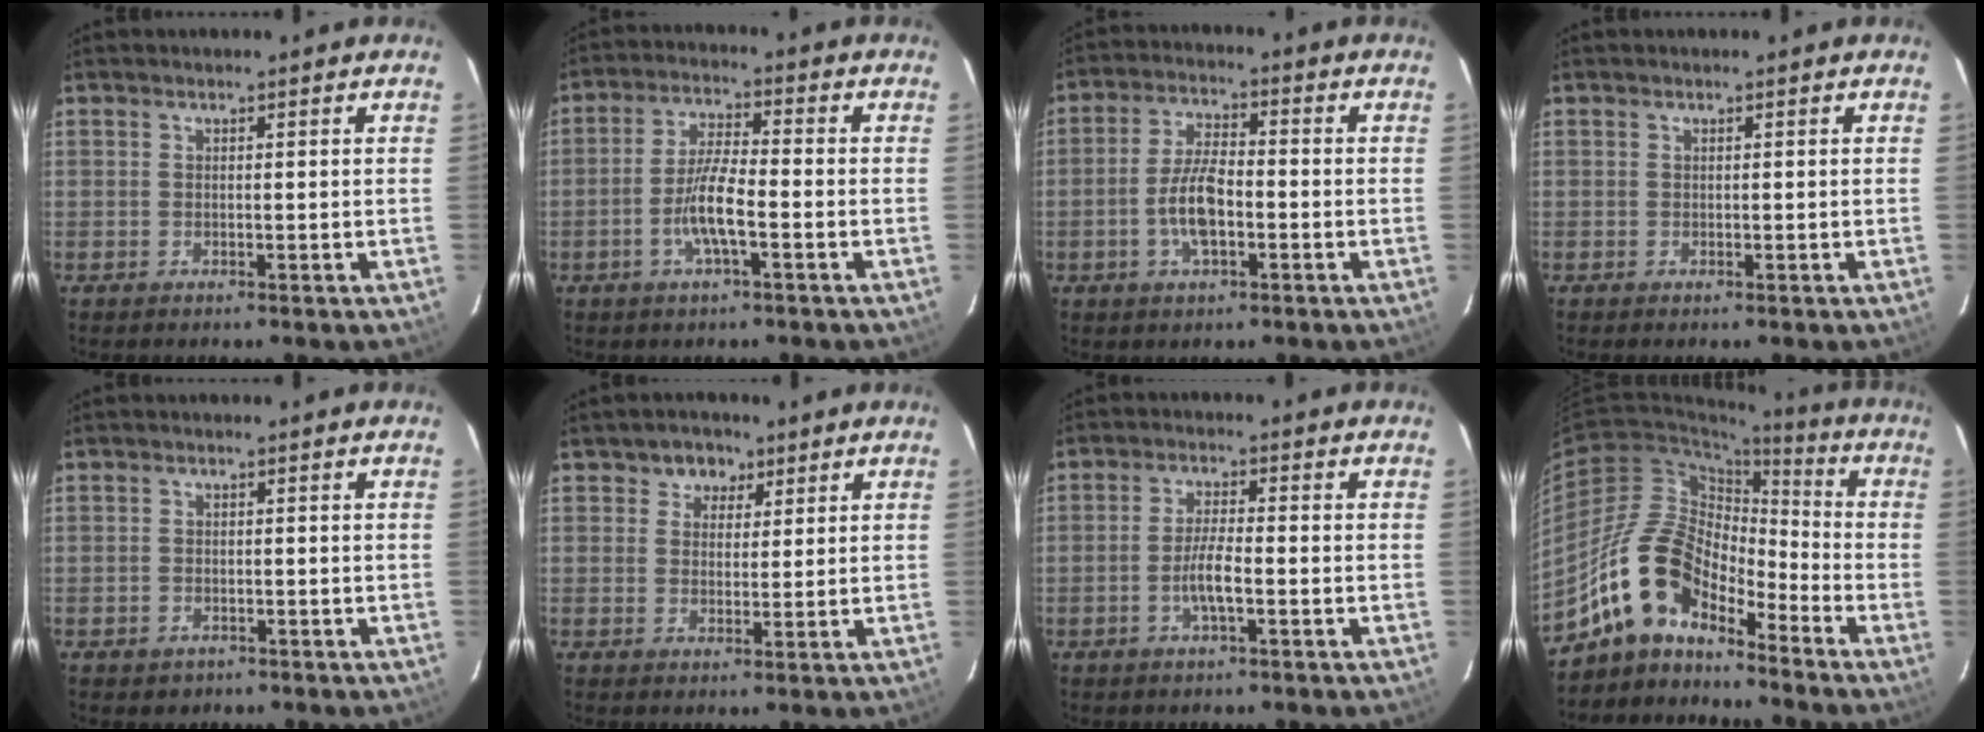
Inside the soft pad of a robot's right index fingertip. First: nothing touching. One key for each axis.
{"total": 7.0, "fx": -2.7, "fy": 1.2, "fz": 6.4, "tx": -0.130, "ty": 0.000, "tz": -0.052}
{"total": 7.7, "fx": -2.3, "fy": 3.0, "fz": 6.7, "tx": -0.137, "ty": 0.006, "tz": -0.043}
{"total": 0.0}
{"total": 2.3, "fx": -1.2, "fy": 1.9, "fz": 0.5, "tx": -0.016, "ty": 0.001, "tz": -0.012}
{"total": 4.7, "fx": 2.5, "fy": 3.9, "fz": 0.9, "tx": -0.004, "ty": 0.008, "tz": 0.038}
{"total": 4.5, "fx": -1.7, "fy": 0.7, "fz": 4.1, "tx": -0.083, "ty": -0.001, "tz": -0.033}
{"total": 13.3, "fx": -10.3, "fy": 5.8, "fz": 6.1, "tx": -0.109, "ty": 0.021, "tz": -0.204}